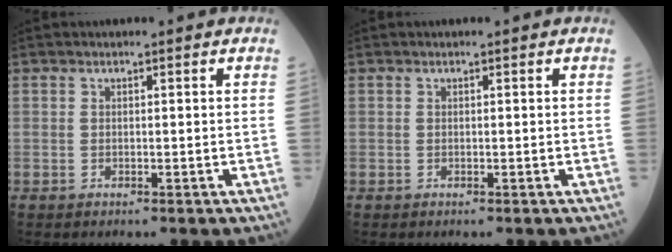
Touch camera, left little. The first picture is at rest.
{"total": 0.0}